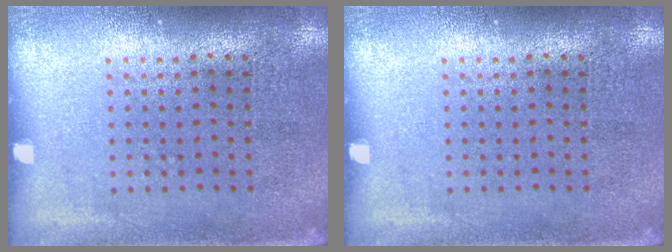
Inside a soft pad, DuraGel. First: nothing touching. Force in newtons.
{"total": 0.0}